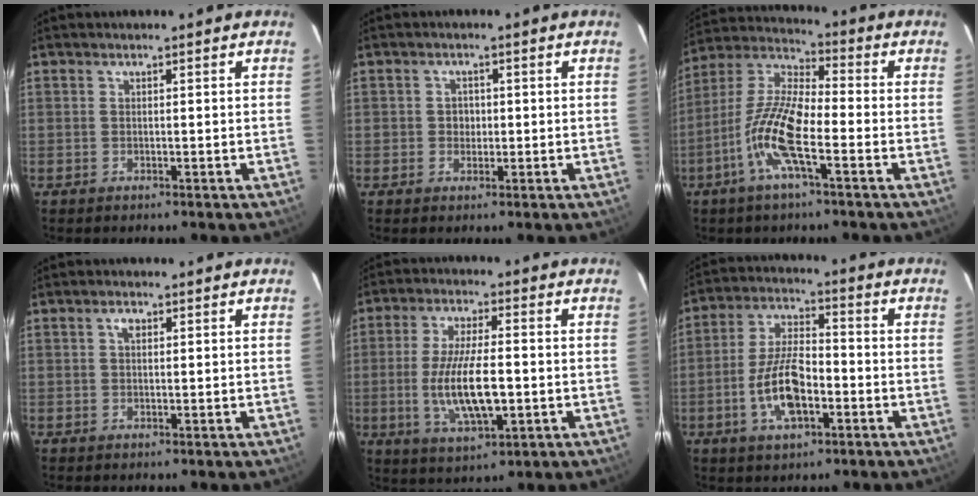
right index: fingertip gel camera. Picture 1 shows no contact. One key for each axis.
{"total": 2.1, "fx": -0.1, "fy": 2.0, "fz": 0.6, "tx": -0.009, "ty": 0.005, "tz": -0.003}
{"total": 12.6, "fx": -5.2, "fy": 2.7, "fz": 11.2, "tx": -0.233, "ty": -0.002, "tz": -0.111}
{"total": 1.5, "fx": 0.5, "fy": 0.9, "fz": 1.1, "tx": -0.019, "ty": 0.007, "tz": 0.008}
{"total": 12.3, "fx": -2.0, "fy": 3.8, "fz": 11.5, "tx": -0.226, "ty": -0.014, "tz": -0.032}
{"total": 11.0, "fx": -3.8, "fy": 4.7, "fz": 9.2, "tx": -0.191, "ty": 0.003, "tz": -0.067}